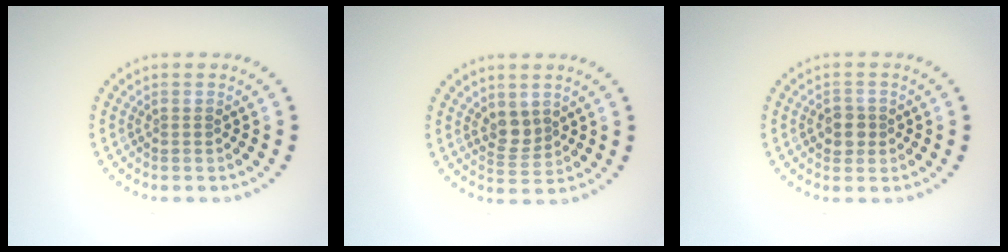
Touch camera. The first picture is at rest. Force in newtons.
{"total": 2.1, "press": 1.8, "slide": 1.2}
{"total": 2.1, "press": 2.0, "slide": 0.6}